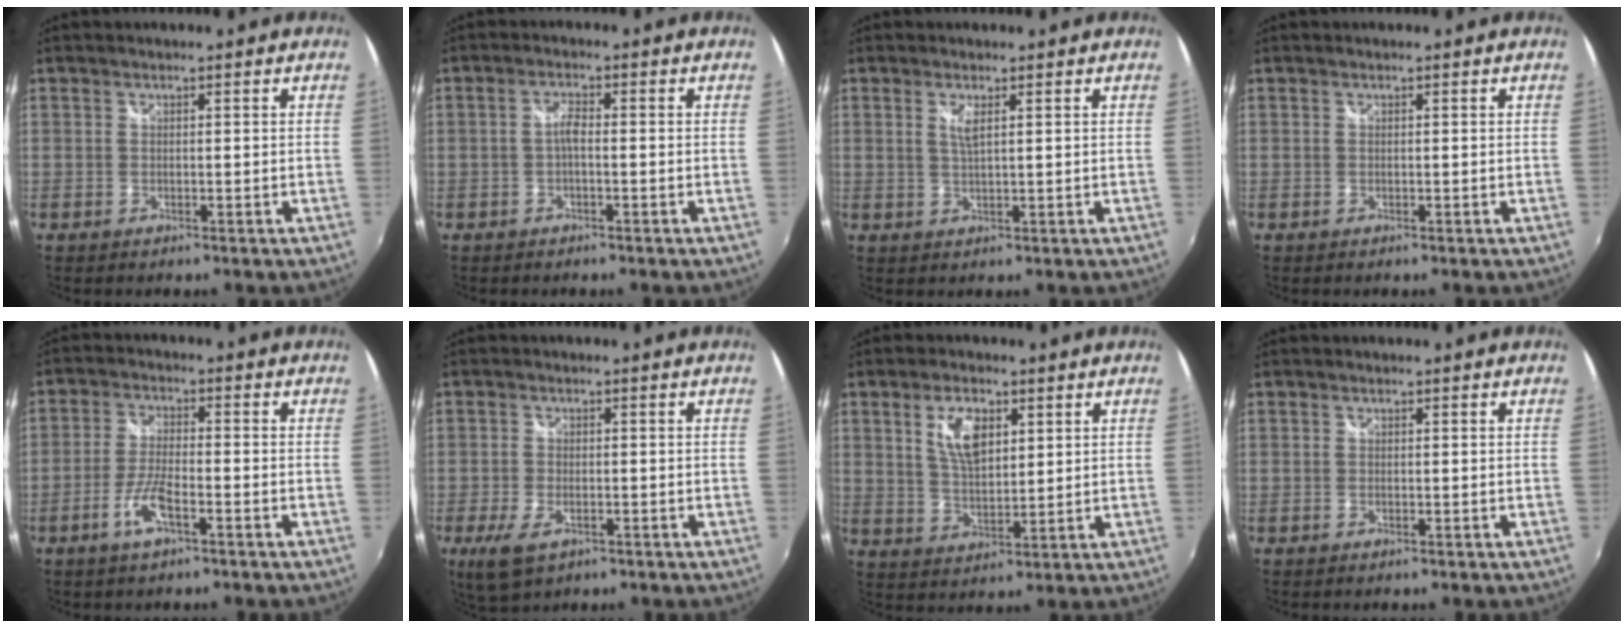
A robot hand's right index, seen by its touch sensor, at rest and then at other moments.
{"total": 2.1, "force": [-0.6, 0.6, 1.9], "torque": [-0.040, 0.007, -0.014]}
{"total": 2.4, "force": [1.0, 0.4, 2.1], "torque": [-0.040, -0.002, 0.016]}
{"total": 0.0}
{"total": 5.9, "force": [-3.2, 1.2, 4.8], "torque": [-0.108, -0.002, -0.062]}
{"total": 6.5, "force": [-3.2, 3.3, 4.5], "torque": [-0.106, -0.019, -0.058]}
{"total": 7.7, "force": [3.1, 3.8, 6.0], "torque": [-0.112, 0.007, 0.061]}
{"total": 0.0}